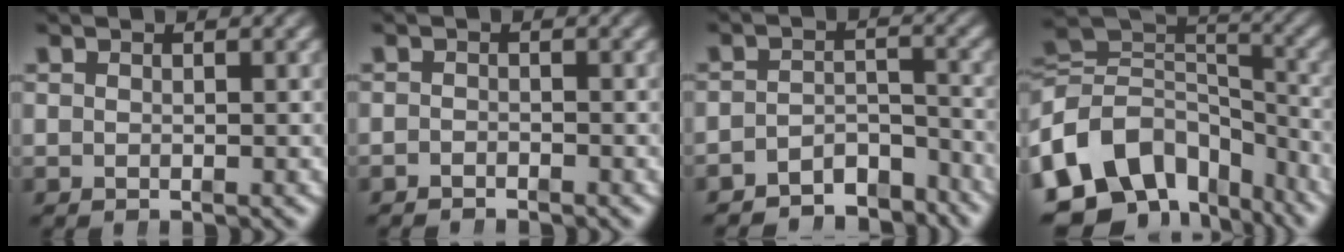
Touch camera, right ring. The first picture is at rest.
{"total": 1.3, "force": [-1.2, 0.0, -0.2], "torque": [0.001, -0.012, -0.018]}
{"total": 6.6, "force": [-5.7, 2.5, 1.9], "torque": [-0.016, -0.020, -0.090]}
{"total": 14.9, "force": [-3.4, 11.6, 8.6], "torque": [-0.179, -0.046, -0.048]}